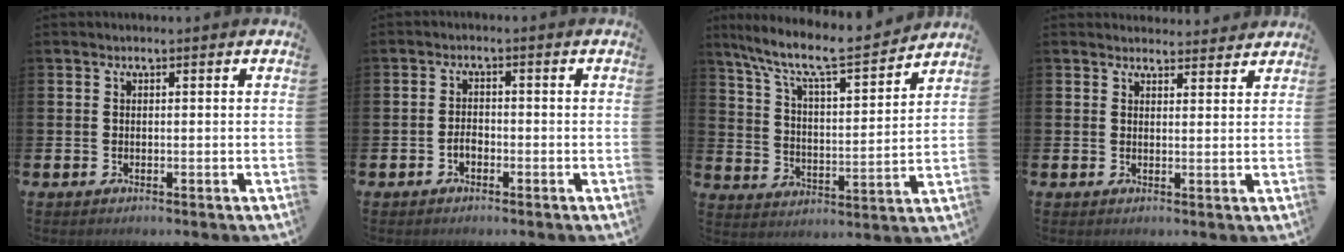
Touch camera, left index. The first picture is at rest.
{"total": 1.7, "force": [-0.8, 1.1, 1.0], "torque": [-0.017, 0.003, -0.018]}
{"total": 9.2, "force": [8.2, 1.4, 4.1], "torque": [-0.105, -0.059, 0.134]}
{"total": 2.7, "force": [2.6, 0.7, -0.1], "torque": [0.009, -0.017, 0.045]}